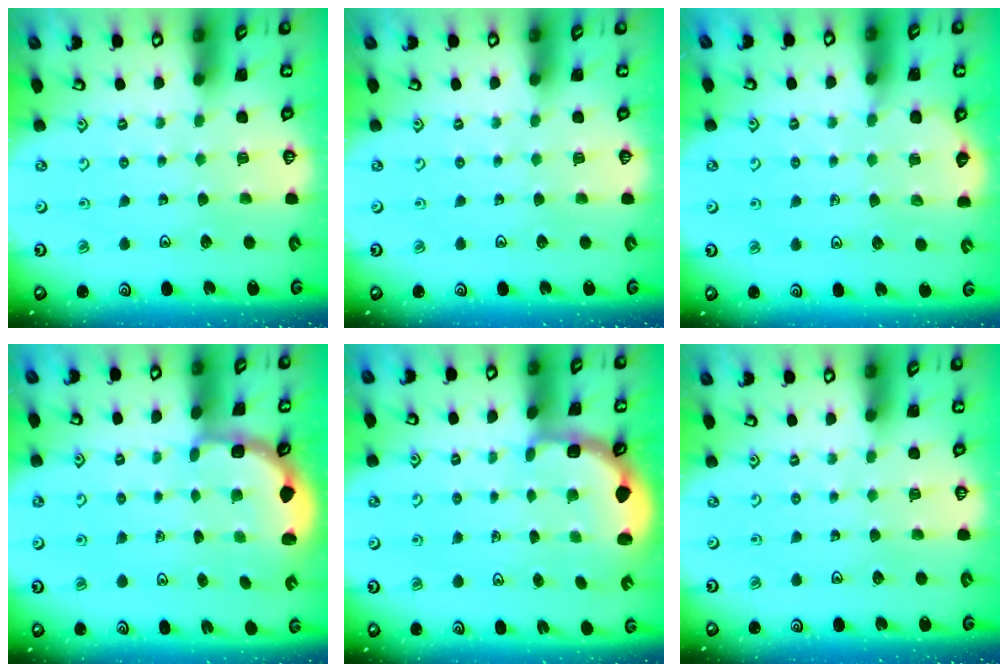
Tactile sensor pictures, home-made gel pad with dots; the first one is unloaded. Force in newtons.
{"total": 0.0}
{"total": 4.5, "press": 4.5, "slide": 0.8}
{"total": 2.8, "press": 2.5, "slide": 1.4}
{"total": 3.0, "press": 2.0, "slide": 2.2}
{"total": 0.0}